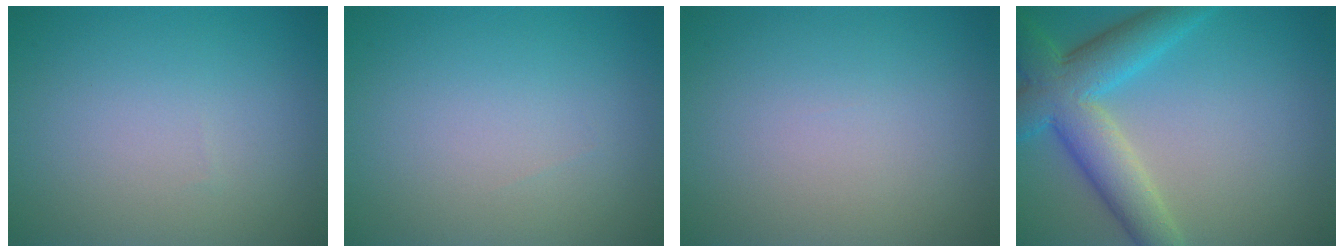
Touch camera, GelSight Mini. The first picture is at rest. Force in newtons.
{"total": 0.0}
{"total": 0.0}
{"total": 7.3, "press": 7.3, "slide": 0.4}